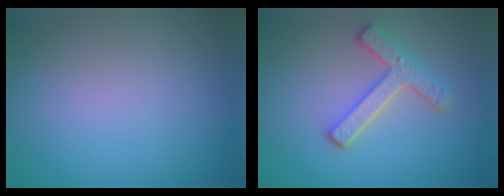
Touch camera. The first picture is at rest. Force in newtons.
{"total": 3.8, "press": 3.1, "slide": 2.2}